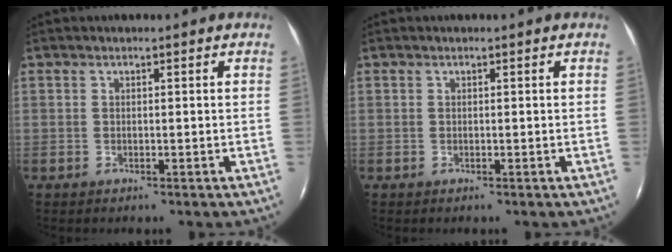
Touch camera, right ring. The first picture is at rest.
{"total": 0.0}